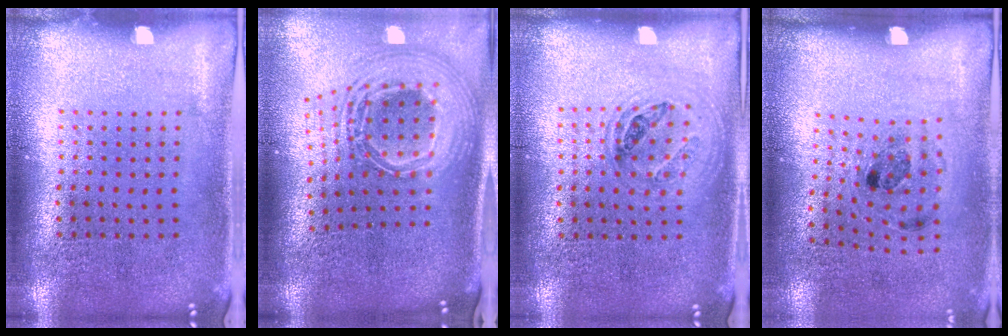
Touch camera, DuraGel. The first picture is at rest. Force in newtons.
{"total": 2.8, "press": 1.9, "slide": 2.0}
{"total": 1.0, "press": 0.9, "slide": 0.4}
{"total": 1.2, "press": 0.8, "slide": 0.9}